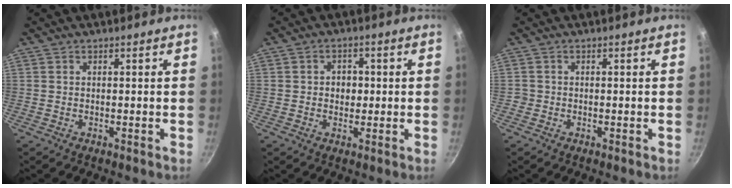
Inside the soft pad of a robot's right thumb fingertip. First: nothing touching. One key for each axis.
{"total": 3.8, "fx": 0.1, "fy": 3.2, "fz": 2.1, "tx": -0.010, "ty": 0.003, "tz": -0.002}
{"total": 1.0, "fx": -0.3, "fy": 0.9, "fz": 0.1, "tx": 0.000, "ty": 0.001, "tz": -0.007}